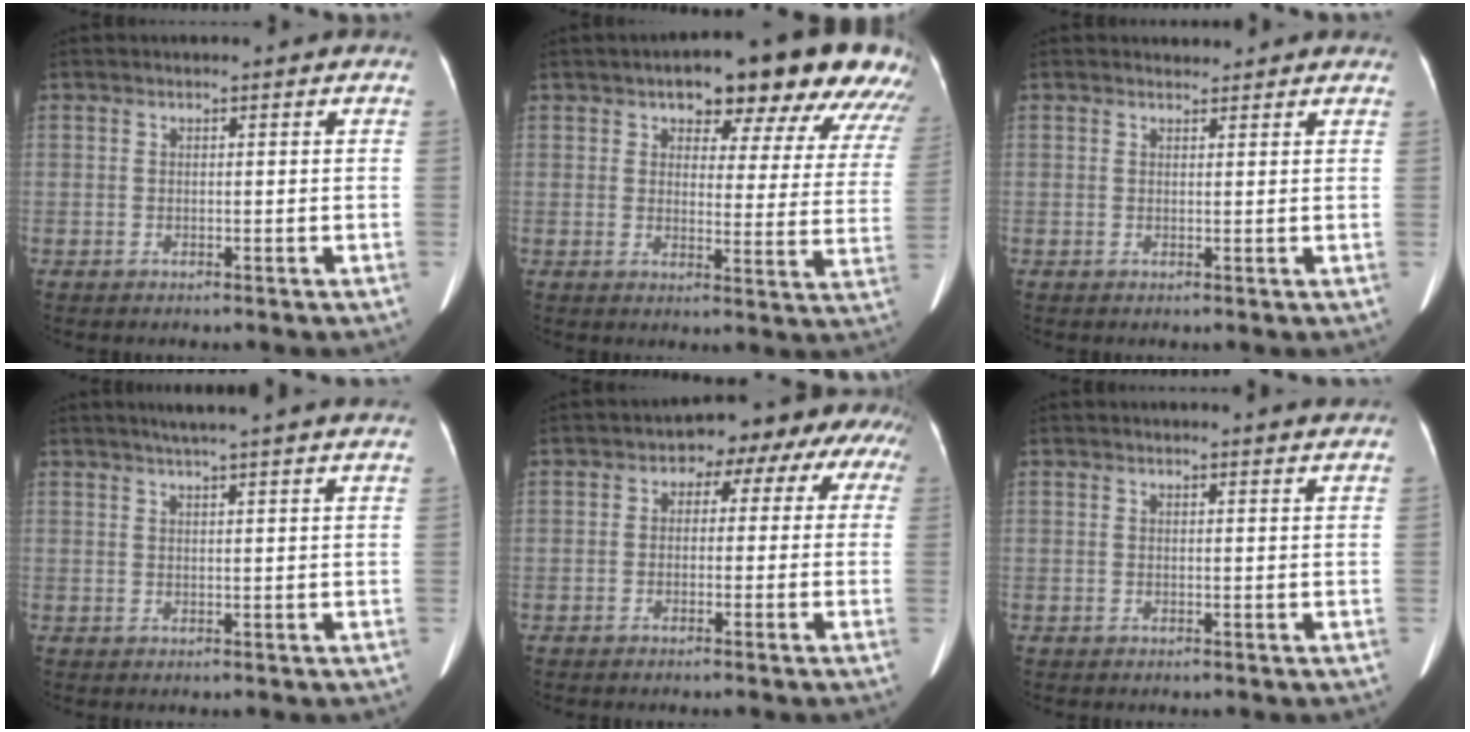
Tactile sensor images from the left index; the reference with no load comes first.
{"total": 18.2, "force": [13.3, 6.1, 10.7], "torque": [-0.104, 0.015, 0.144]}
{"total": 1.5, "force": [1.4, 0.4, -0.1], "torque": [-0.008, 0.007, 0.020]}
{"total": 9.8, "force": [8.3, -0.5, 5.1], "torque": [-0.073, 0.025, 0.092]}
{"total": 7.8, "force": [1.2, 5.5, 5.3], "torque": [-0.047, 0.059, 0.006]}
{"total": 2.5, "force": [2.4, -0.4, 0.6], "torque": [-0.009, -0.002, 0.023]}